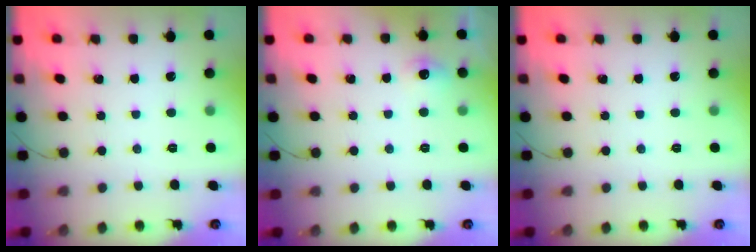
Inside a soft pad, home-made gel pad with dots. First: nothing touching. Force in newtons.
{"total": 6.1, "press": 5.9, "slide": 1.6}
{"total": 0.0}